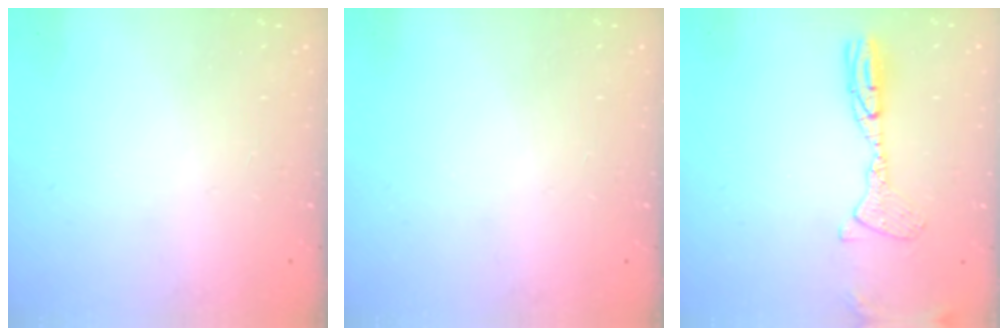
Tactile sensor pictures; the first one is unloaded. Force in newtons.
{"total": 0.0}
{"total": 11.8, "press": 11.6, "slide": 2.1}